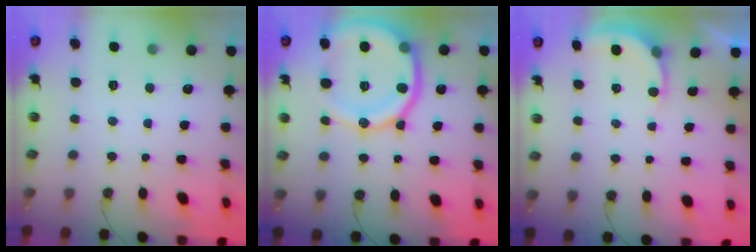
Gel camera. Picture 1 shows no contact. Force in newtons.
{"total": 19.2, "press": 19.1, "slide": 1.9}
{"total": 3.4, "press": 3.4, "slide": 0.3}